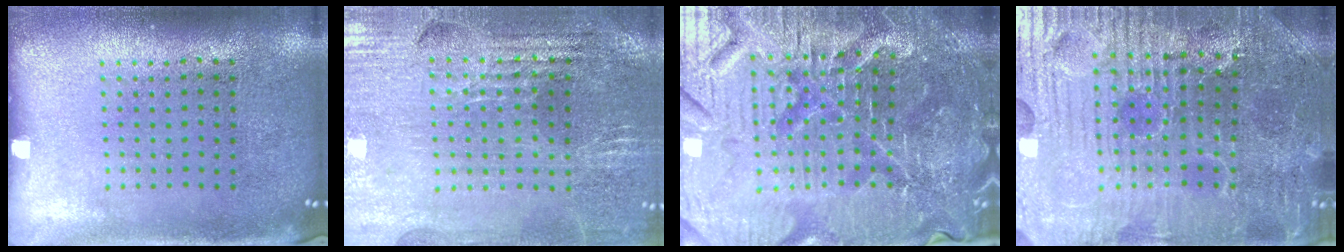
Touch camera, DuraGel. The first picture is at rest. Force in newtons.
{"total": 2.9, "press": 2.8, "slide": 0.4}
{"total": 6.1, "press": 5.6, "slide": 2.3}
{"total": 4.6, "press": 4.6, "slide": 0.8}